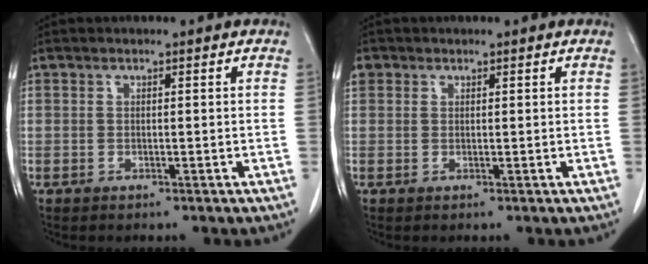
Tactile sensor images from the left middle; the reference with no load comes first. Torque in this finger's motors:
{"motor_torque": [0.21, -0.19, 0.19, 0.03]}